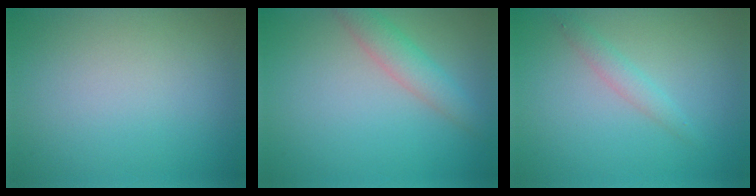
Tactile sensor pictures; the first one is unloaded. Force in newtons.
{"total": 2.9, "press": 2.9, "slide": 0.1}
{"total": 1.5, "press": 1.5, "slide": 0.1}